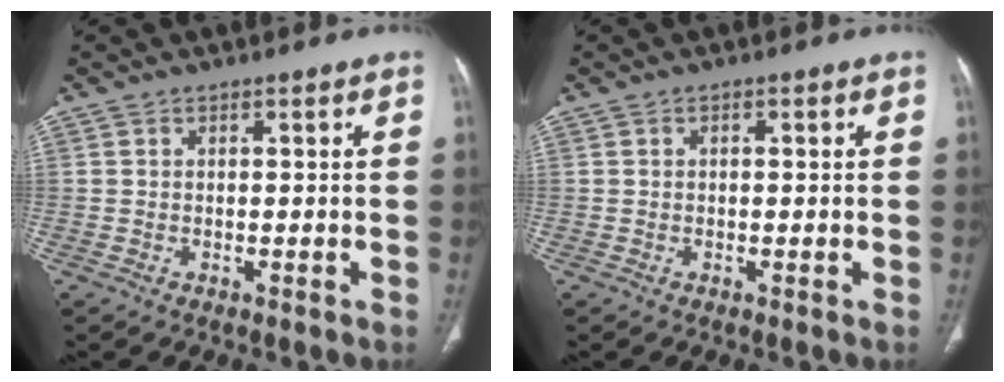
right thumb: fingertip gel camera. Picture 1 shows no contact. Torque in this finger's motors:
{"motor_torque": [-0.54, 0.19, -0.39, 0.24, -0.01]}